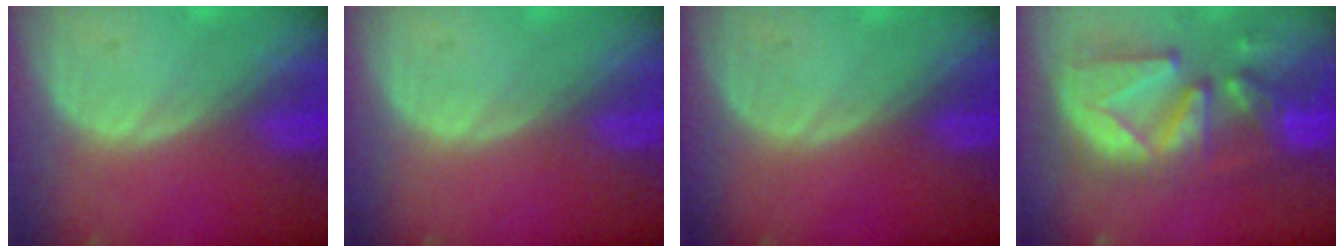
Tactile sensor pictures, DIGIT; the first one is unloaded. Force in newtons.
{"total": 0.0}
{"total": 0.0}
{"total": 12.1, "press": 11.0, "slide": 5.1}